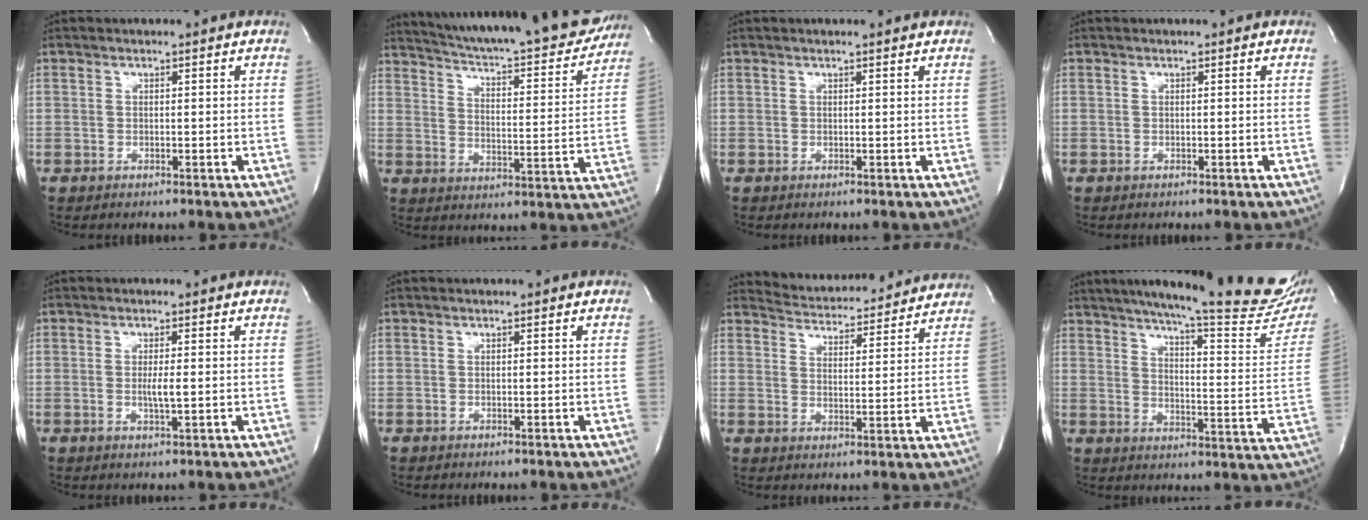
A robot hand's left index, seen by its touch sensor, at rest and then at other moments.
{"total": 25.0, "force": [22.6, 3.7, 10.0], "torque": [-0.160, -0.043, 0.293]}
{"total": 1.4, "force": [1.3, -0.1, 0.5], "torque": [-0.014, 0.006, 0.016]}
{"total": 0.0}
{"total": 2.3, "force": [-0.1, 0.0, 2.3], "torque": [-0.048, -0.005, -0.002]}
{"total": 0.0}
{"total": 13.9, "force": [13.6, 2.1, 2.4], "torque": [-0.032, 0.004, 0.175]}
{"total": 28.6, "force": [23.8, 2.9, 15.6], "torque": [-0.214, -0.065, 0.295]}